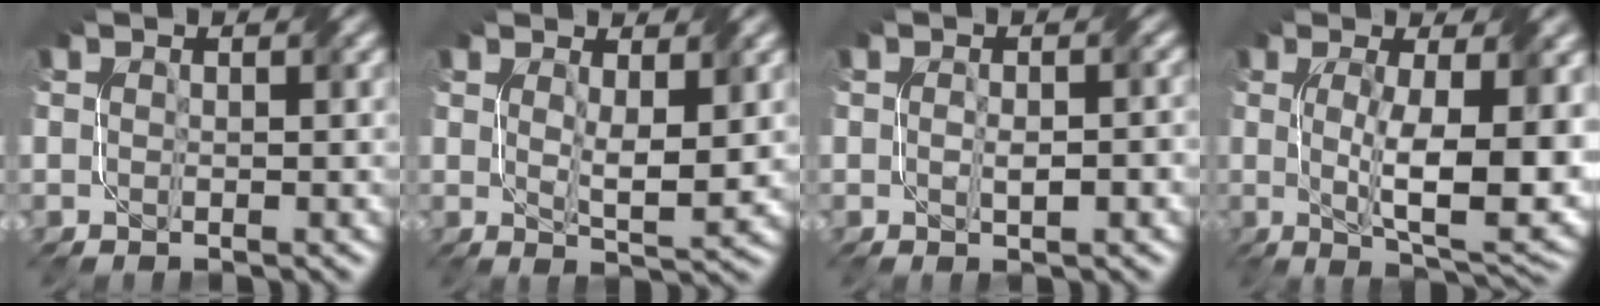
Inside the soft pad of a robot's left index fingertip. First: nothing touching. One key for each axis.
{"total": 3.4, "fx": 1.0, "fy": 0.9, "fz": 3.1, "tx": -0.060, "ty": -0.008, "tz": 0.023}
{"total": 2.1, "fx": -0.3, "fy": 0.8, "fz": 2.0, "tx": -0.036, "ty": -0.003, "tz": -0.002}
{"total": 9.8, "fx": -0.1, "fy": 2.7, "fz": 9.5, "tx": -0.149, "ty": -0.009, "tz": 0.004}